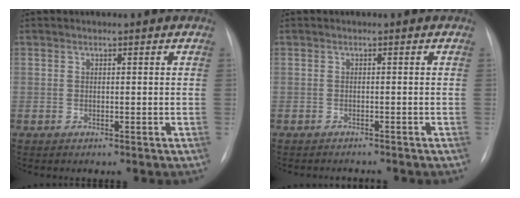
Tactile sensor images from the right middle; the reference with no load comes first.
{"total": 2.2, "force": [-2.1, 0.4, 0.4], "torque": [-0.002, -0.005, -0.024]}